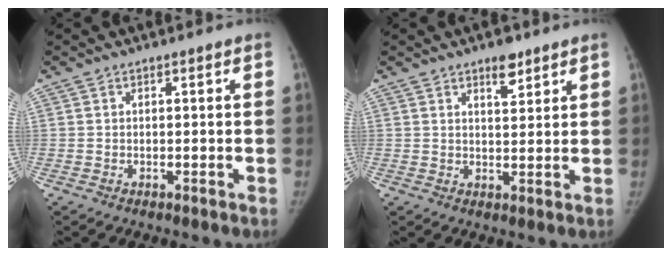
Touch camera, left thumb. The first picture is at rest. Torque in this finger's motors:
{"motor_torque": [0.30, -0.23, 0.31, -0.48, 0.13]}